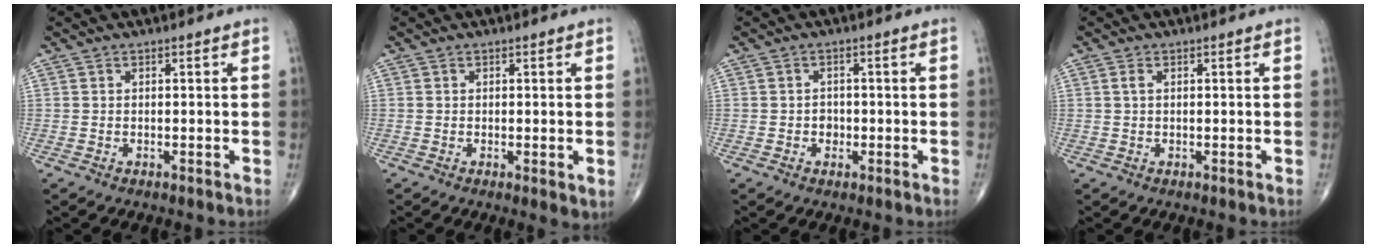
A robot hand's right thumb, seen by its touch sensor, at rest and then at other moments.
{"total": 2.2, "force": [-0.3, 0.6, 2.1], "torque": [-0.038, -0.009, -0.007]}
{"total": 1.9, "force": [-0.5, 1.6, 0.8], "torque": [0.001, 0.006, -0.010]}
{"total": 0.9, "force": [0.2, 0.5, 0.8], "torque": [-0.021, 0.003, 0.002]}